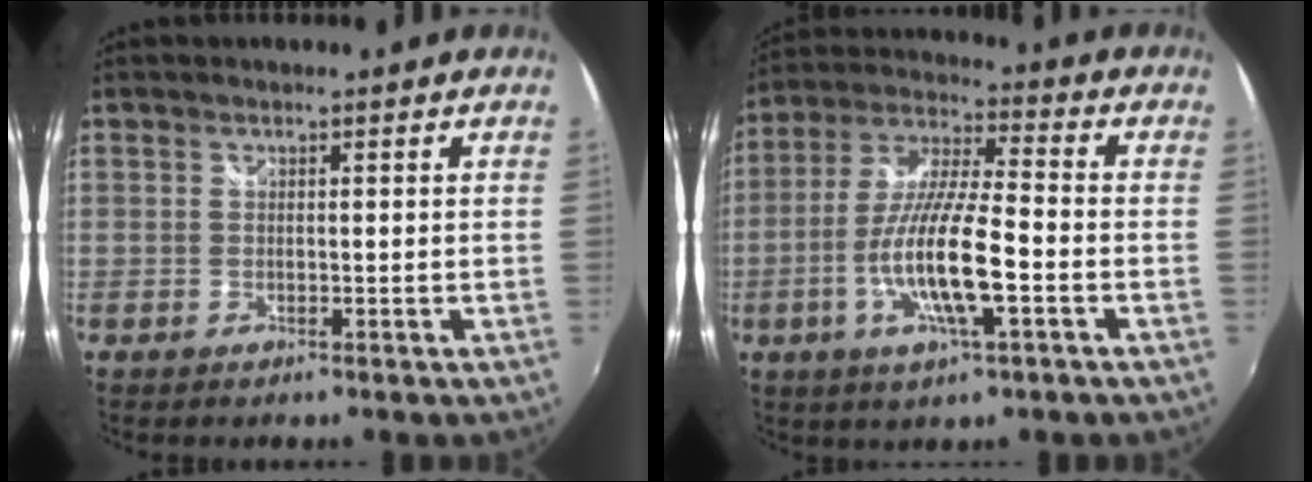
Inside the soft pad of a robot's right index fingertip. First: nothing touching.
{"total": 14.3, "force": [-4.4, 2.5, 13.4], "torque": [-0.268, -0.010, -0.084]}